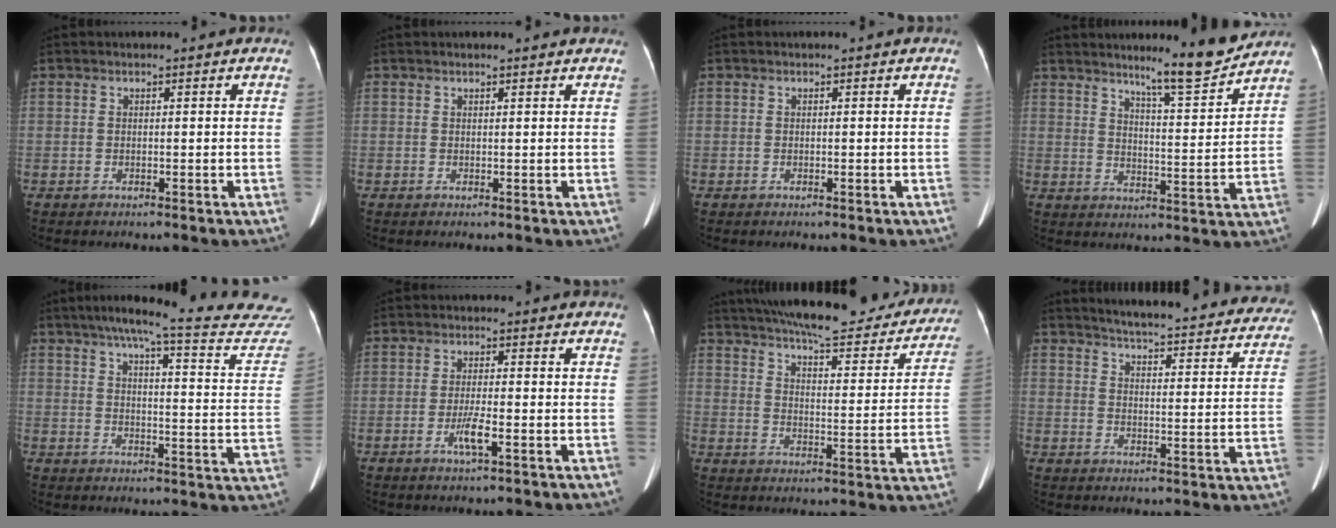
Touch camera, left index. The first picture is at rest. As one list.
[{"total": 2.7, "force": [2.5, 0.3, 0.9], "torque": [-0.015, 0.016, 0.026]}, {"total": 0.0}, {"total": 9.2, "force": [8.2, -0.6, 4.2], "torque": [-0.066, -0.022, 0.121]}, {"total": 26.0, "force": [23.5, 2.2, 11.0], "torque": [-0.149, -0.061, 0.275]}, {"total": 3.2, "force": [-1.3, 0.1, 2.9], "torque": [-0.060, -0.005, -0.025]}, {"total": 27.3, "force": [23.9, 5.6, 12.0], "torque": [-0.184, -0.032, 0.299]}, {"total": 27.4, "force": [25.1, 4.3, 10.2], "torque": [-0.142, -0.054, 0.296]}]